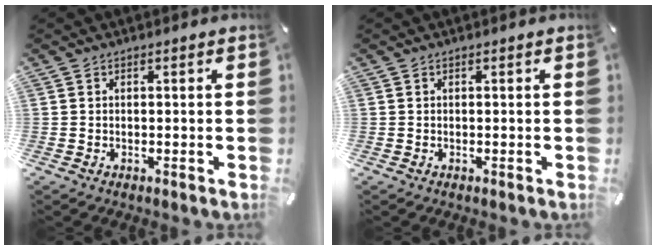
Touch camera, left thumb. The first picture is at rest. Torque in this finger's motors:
{"motor_torque": [-0.11, -0.09, 0.00, 0.05, 0.00]}